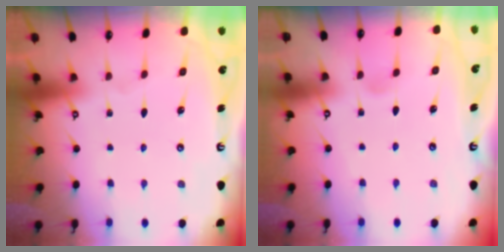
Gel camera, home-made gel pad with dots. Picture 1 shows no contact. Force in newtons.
{"total": 2.3, "press": 2.3, "slide": 0.3}